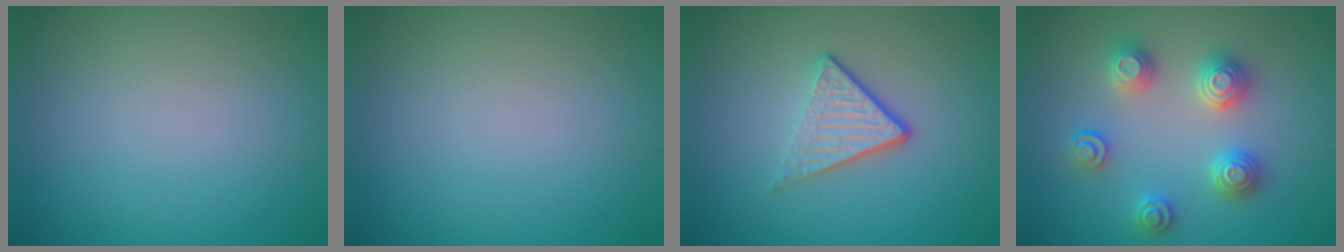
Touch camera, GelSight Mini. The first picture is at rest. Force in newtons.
{"total": 0.0}
{"total": 3.6, "press": 2.4, "slide": 2.7}
{"total": 4.4, "press": 4.4, "slide": 0.6}